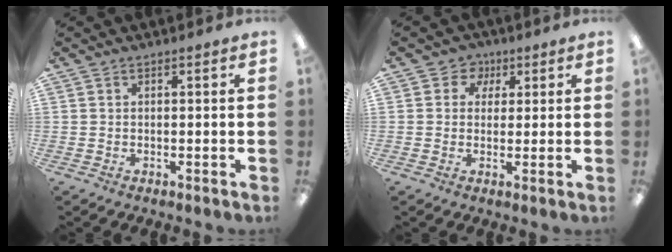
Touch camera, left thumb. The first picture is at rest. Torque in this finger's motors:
{"motor_torque": [-0.25, -0.23, -0.06, -0.14, -0.06]}